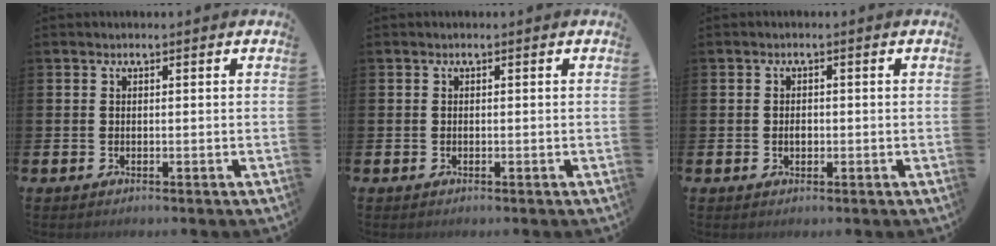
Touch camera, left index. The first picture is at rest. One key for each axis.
{"total": 0.0}
{"total": 1.5, "fx": -0.2, "fy": 1.0, "fz": 1.1, "tx": -0.011, "ty": 0.004, "tz": -0.008}